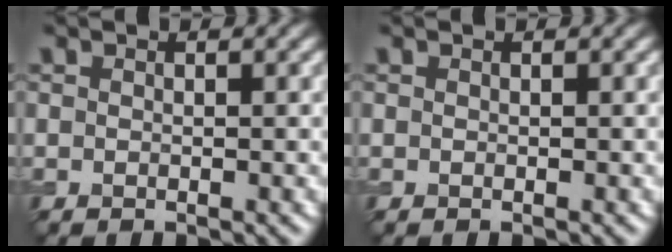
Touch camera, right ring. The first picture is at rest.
{"total": 0.0}